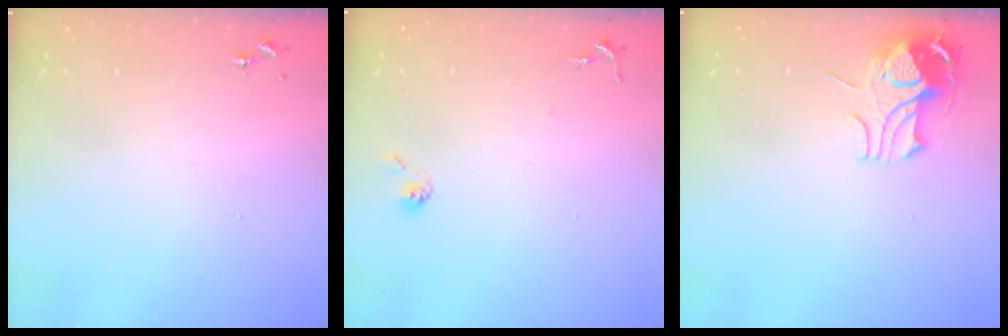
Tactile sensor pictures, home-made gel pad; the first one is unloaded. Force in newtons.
{"total": 5.9, "press": 5.9, "slide": 0.5}
{"total": 9.9, "press": 9.8, "slide": 1.4}